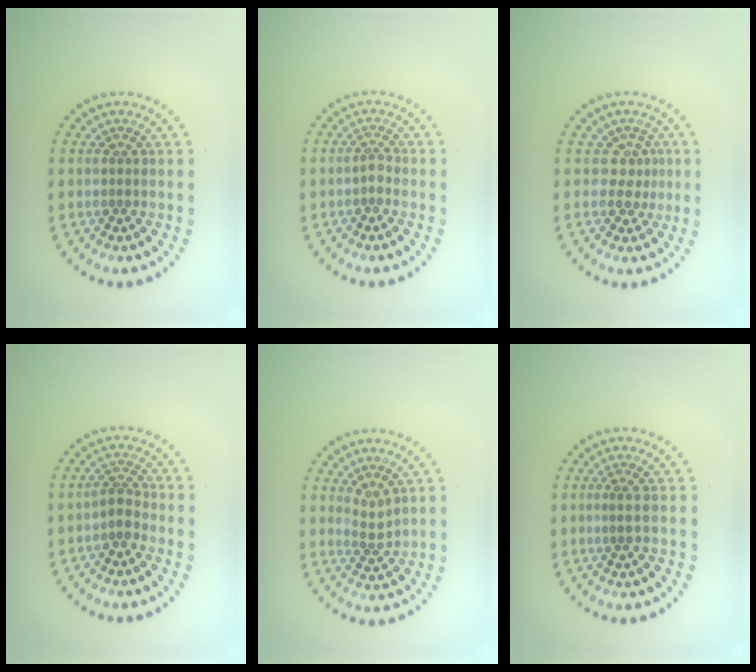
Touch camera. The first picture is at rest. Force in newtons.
{"total": 0.9, "press": 0.7, "slide": 0.7}
{"total": 2.1, "press": 1.4, "slide": 1.6}
{"total": 1.6, "press": 1.3, "slide": 1.0}
{"total": 1.5, "press": 1.0, "slide": 1.2}
{"total": 0.8, "press": 0.5, "slide": 0.6}